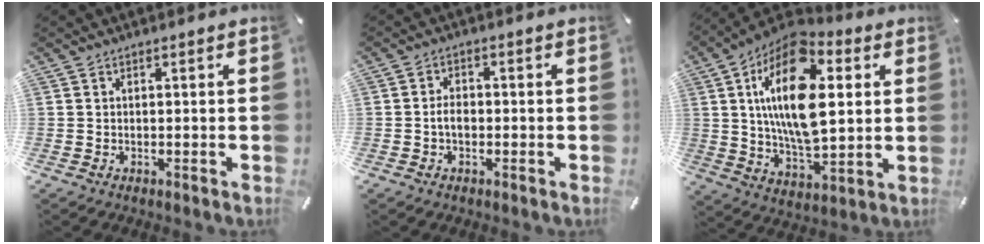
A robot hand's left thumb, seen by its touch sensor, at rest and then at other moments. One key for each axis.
{"total": 3.0, "fx": -0.7, "fy": 1.9, "fz": 2.3, "tx": -0.041, "ty": 0.008, "tz": -0.013}
{"total": 21.4, "fx": 5.8, "fy": 11.3, "fz": 17.2, "tx": -0.341, "ty": -0.014, "tz": 0.089}